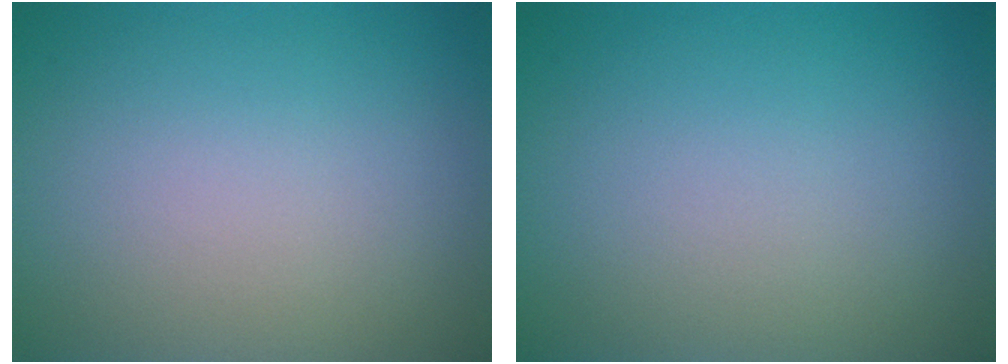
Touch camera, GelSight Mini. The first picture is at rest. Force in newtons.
{"total": 0.0}